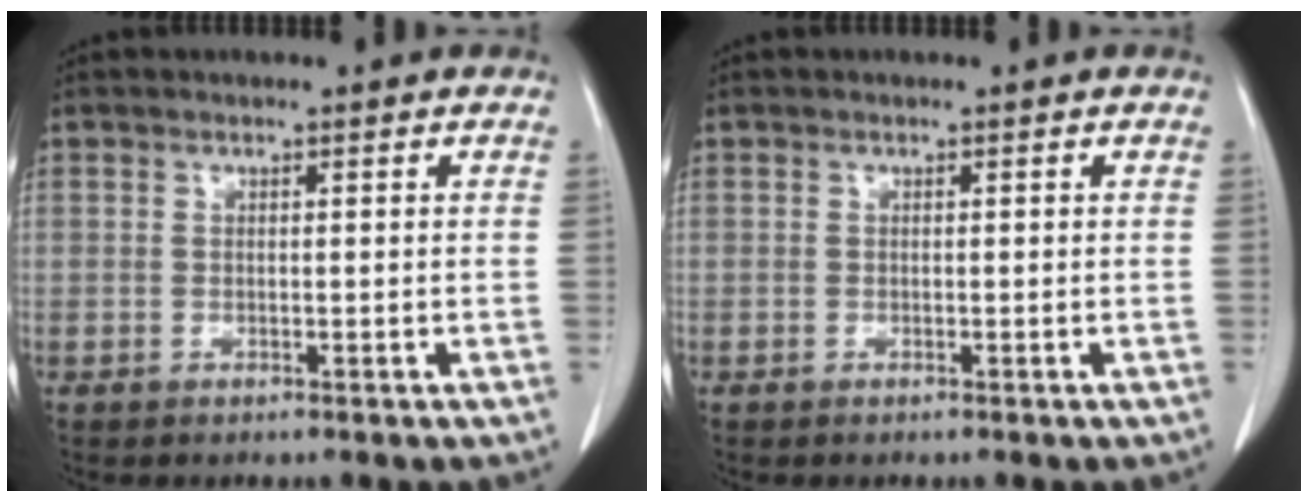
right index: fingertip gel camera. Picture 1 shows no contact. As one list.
[{"total": 0.0}]